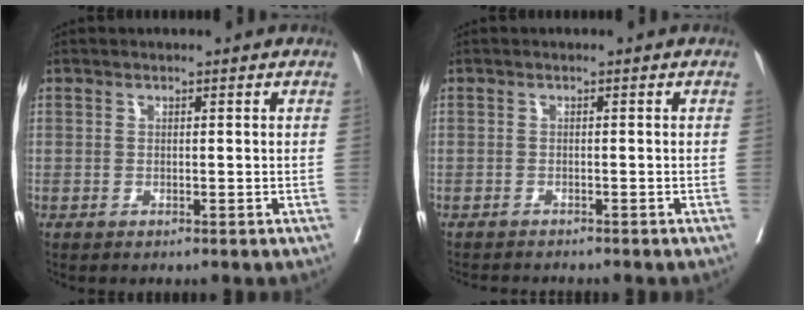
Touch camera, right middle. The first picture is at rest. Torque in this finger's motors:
{"motor_torque": [0.23, -0.35, 0.03, 0.01]}